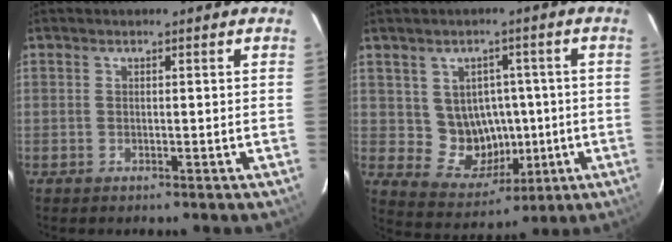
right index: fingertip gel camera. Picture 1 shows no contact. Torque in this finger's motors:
{"motor_torque": [0.19, 0.05, 0.05, 0.01]}